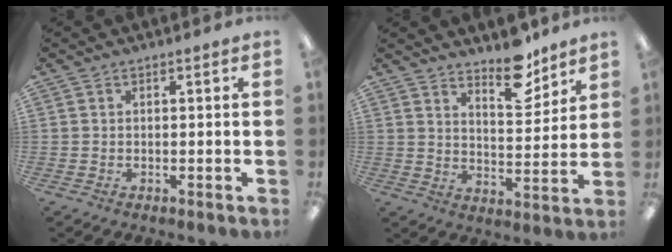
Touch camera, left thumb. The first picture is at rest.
{"total": 11.1, "force": [8.8, 4.3, 5.3], "torque": [-0.056, -0.061, 0.151]}